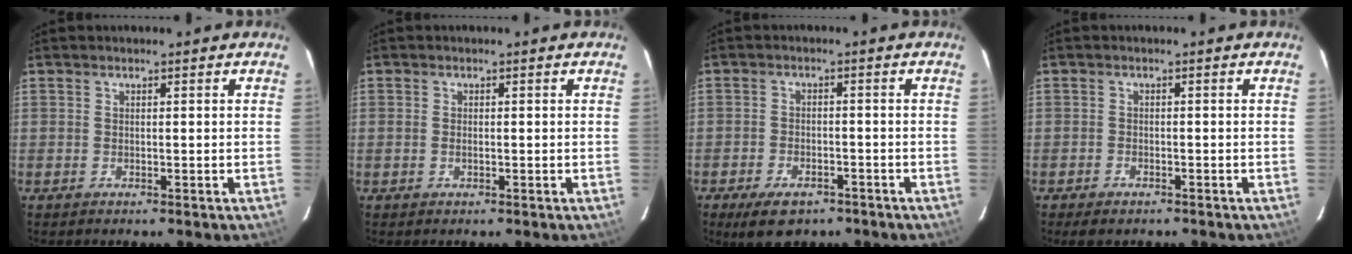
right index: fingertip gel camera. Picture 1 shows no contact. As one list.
[{"total": 1.1, "force": [-0.2, 0.7, 0.8], "torque": [-0.016, 0.000, -0.005]}, {"total": 7.3, "force": [-4.9, 3.6, 4.1], "torque": [-0.093, -0.008, -0.070]}, {"total": 2.4, "force": [-1.7, 1.1, 1.3], "torque": [-0.036, -0.007, -0.026]}]